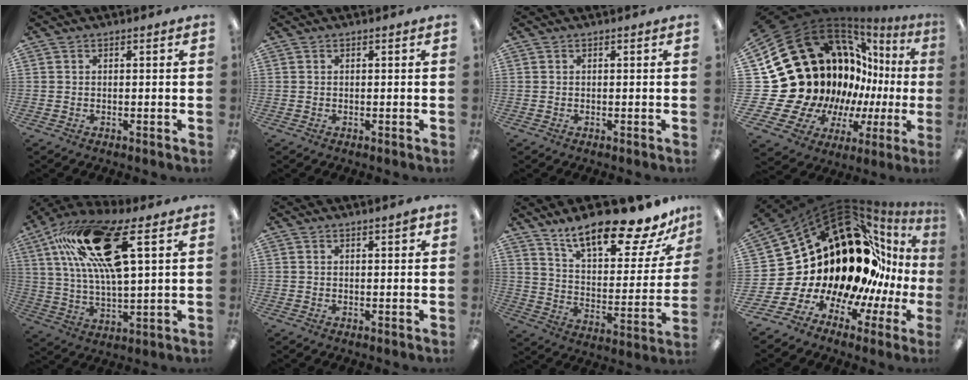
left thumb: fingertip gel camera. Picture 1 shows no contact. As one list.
[{"total": 0.0}, {"total": 0.0}, {"total": 25.7, "force": [3.3, 21.0, 14.4], "torque": [-0.225, -0.130, 0.164]}, {"total": 21.4, "force": [10.9, 7.4, 16.8], "torque": [-0.299, -0.027, 0.178]}, {"total": 1.7, "force": [1.3, 0.1, 1.1], "torque": [-0.014, -0.004, 0.021]}, {"total": 21.0, "force": [16.3, 5.6, 11.9], "torque": [-0.188, -0.109, 0.271]}, {"total": 26.0, "force": [5.9, 17.8, 18.0], "torque": [-0.273, -0.126, 0.158]}]